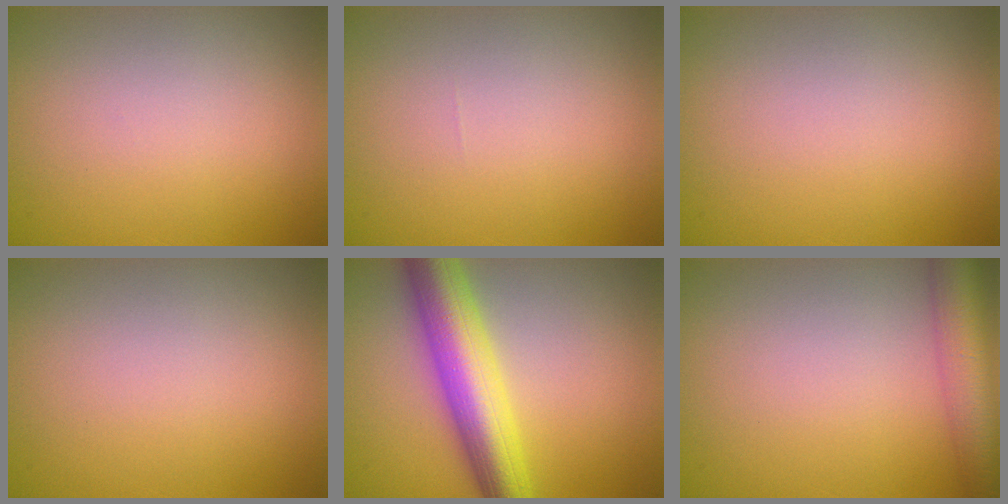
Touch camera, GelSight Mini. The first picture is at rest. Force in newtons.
{"total": 0.0}
{"total": 0.0}
{"total": 0.0}
{"total": 8.6, "press": 8.5, "slide": 0.3}
{"total": 6.1, "press": 6.1, "slide": 0.3}